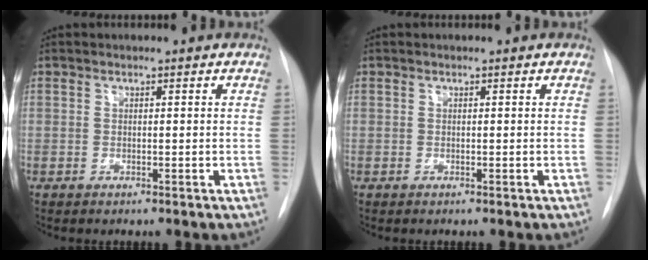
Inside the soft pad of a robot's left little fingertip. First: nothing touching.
{"total": 0.0}